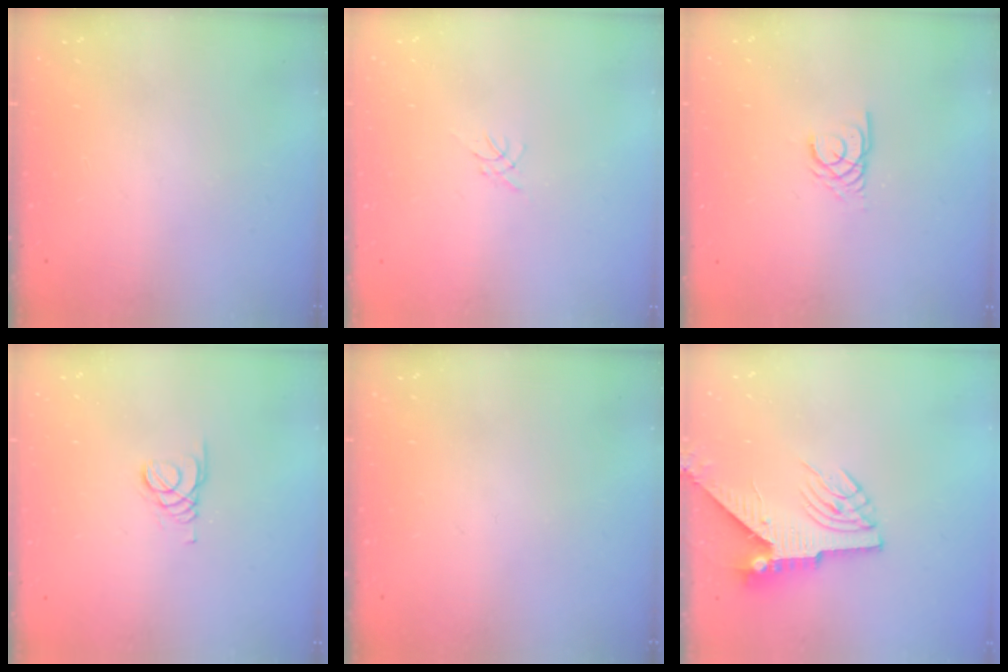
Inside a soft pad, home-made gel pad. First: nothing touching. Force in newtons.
{"total": 0.0}
{"total": 2.3, "press": 2.3, "slide": 0.1}
{"total": 1.6, "press": 1.5, "slide": 0.2}
{"total": 0.0}
{"total": 6.1, "press": 6.0, "slide": 0.7}